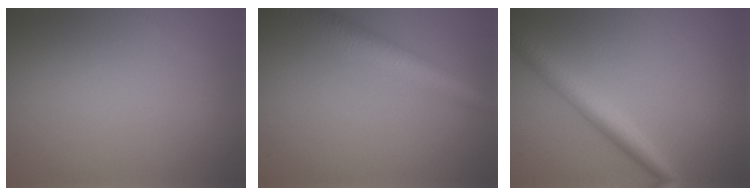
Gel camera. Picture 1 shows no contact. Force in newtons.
{"total": 4.9, "press": 4.9, "slide": 0.2}
{"total": 3.7, "press": 3.7, "slide": 0.1}